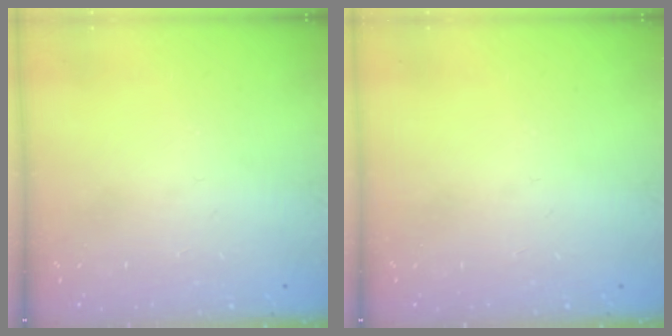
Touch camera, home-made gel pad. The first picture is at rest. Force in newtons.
{"total": 0.0}